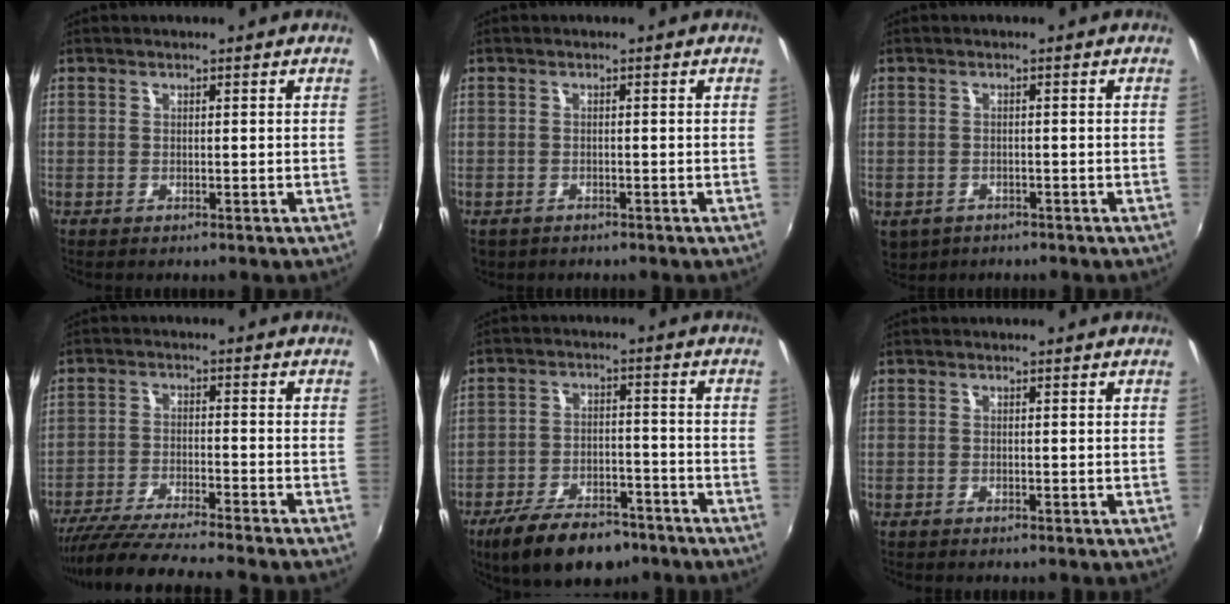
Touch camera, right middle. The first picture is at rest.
{"total": 1.9, "force": [-1.2, 1.4, 0.6], "torque": [-0.018, -0.007, -0.018]}
{"total": 4.9, "force": [-2.5, 3.6, 2.2], "torque": [-0.052, -0.017, -0.032]}
{"total": 13.5, "force": [-12.1, -0.7, 5.9], "torque": [-0.129, -0.025, -0.208]}
{"total": 13.9, "force": [-10.2, 6.1, 7.3], "torque": [-0.153, -0.010, -0.160]}
{"total": 0.5, "force": [-0.5, 0.2, 0.1], "torque": [-0.002, -0.003, -0.011]}